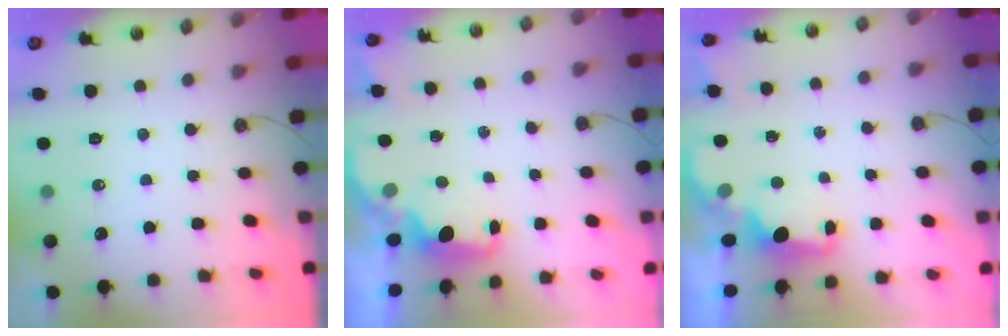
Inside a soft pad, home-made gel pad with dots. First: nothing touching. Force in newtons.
{"total": 1.6, "press": 1.4, "slide": 0.7}
{"total": 1.9, "press": 1.8, "slide": 0.8}